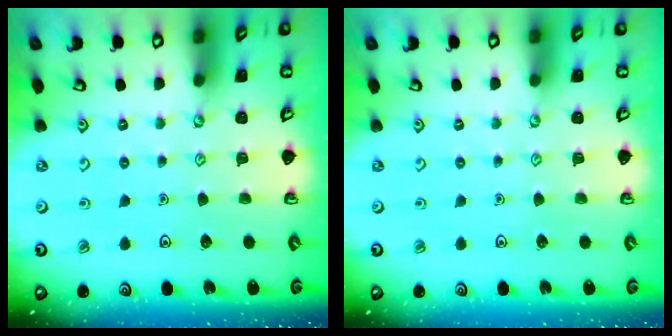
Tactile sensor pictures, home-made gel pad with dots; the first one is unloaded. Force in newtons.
{"total": 0.0}